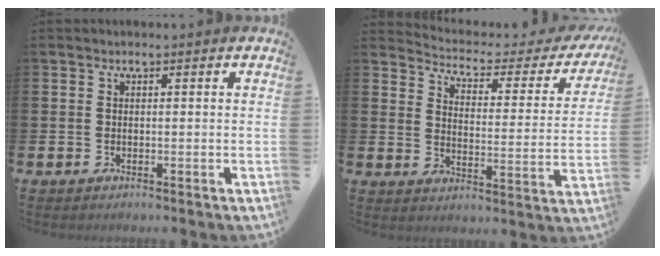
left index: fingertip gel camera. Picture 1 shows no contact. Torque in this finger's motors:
{"motor_torque": [0.93, -1.20, 0.00, -0.04]}